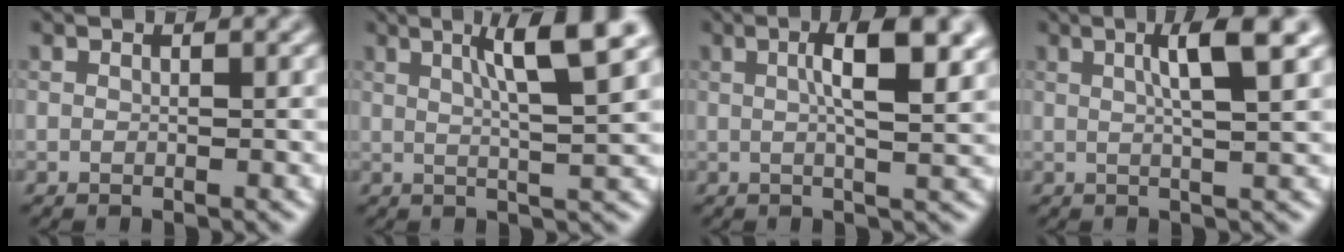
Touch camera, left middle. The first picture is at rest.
{"total": 6.6, "force": [2.5, 1.1, 6.0], "torque": [-0.080, 0.010, 0.039]}
{"total": 6.8, "force": [1.6, 1.9, 6.3], "torque": [-0.078, 0.012, 0.020]}
{"total": 4.8, "force": [1.6, 0.8, 4.5], "torque": [-0.065, 0.008, 0.022]}